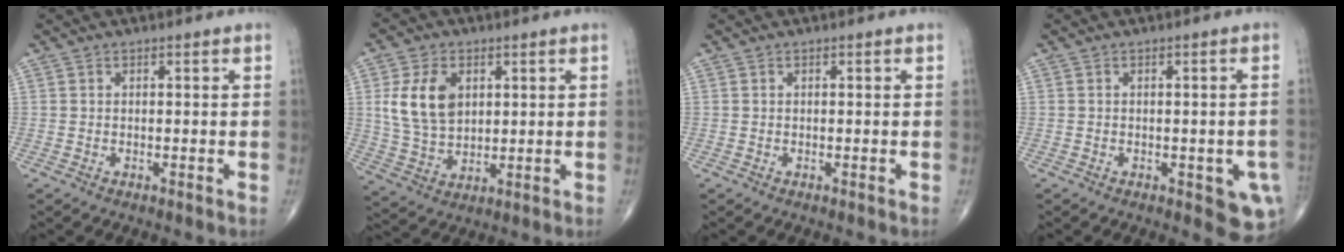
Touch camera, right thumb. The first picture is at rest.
{"total": 11.0, "force": [2.9, 7.3, 7.7], "torque": [-0.129, -0.009, 0.061]}
{"total": 0.0}
{"total": 6.6, "force": [-1.9, 2.7, 5.6], "torque": [-0.039, -0.003, -0.020]}